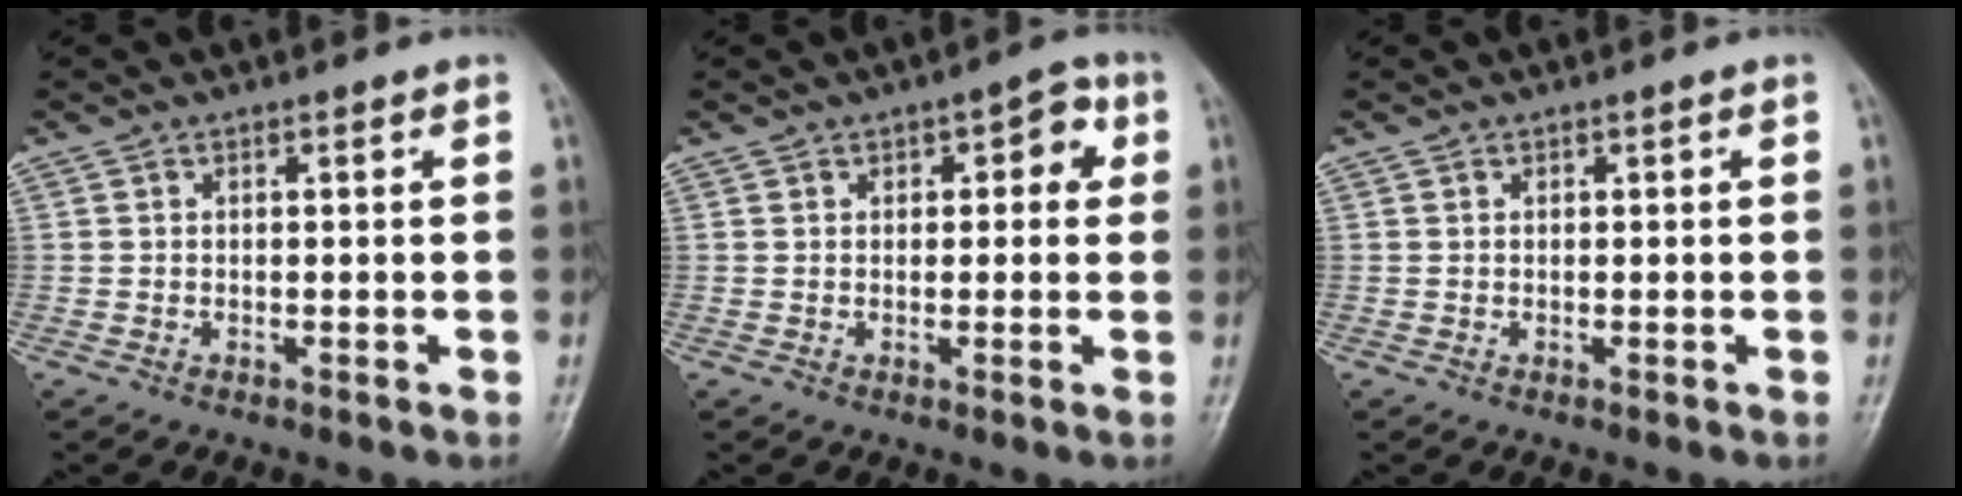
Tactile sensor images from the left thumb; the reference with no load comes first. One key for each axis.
{"total": 4.9, "fx": 1.6, "fy": 2.8, "fz": 3.7, "tx": -0.017, "ty": 0.003, "tz": 0.012}
{"total": 0.0}